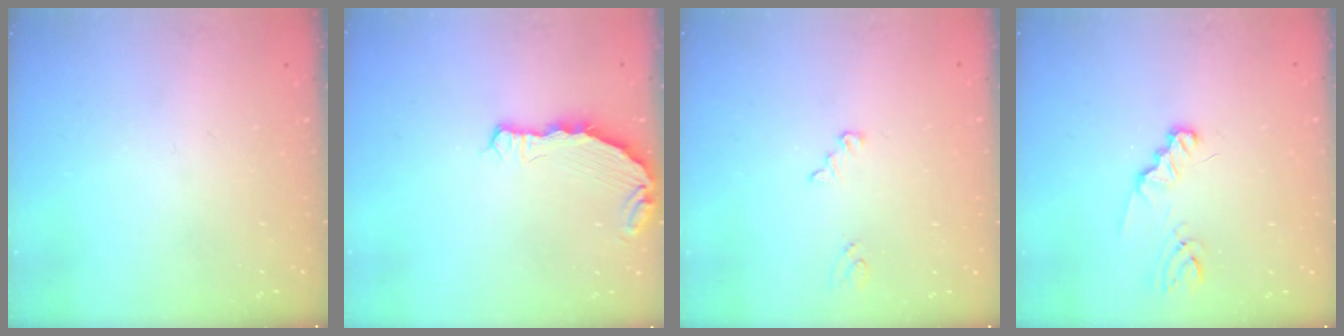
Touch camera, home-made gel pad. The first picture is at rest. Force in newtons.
{"total": 7.3, "press": 5.6, "slide": 4.7}
{"total": 2.6, "press": 2.5, "slide": 0.3}
{"total": 2.4, "press": 2.4, "slide": 0.3}